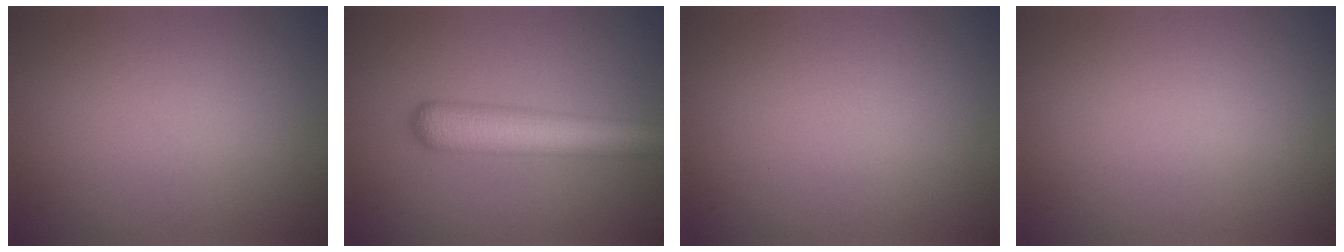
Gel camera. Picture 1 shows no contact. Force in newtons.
{"total": 6.5, "press": 6.5, "slide": 0.3}
{"total": 0.0}
{"total": 0.0}